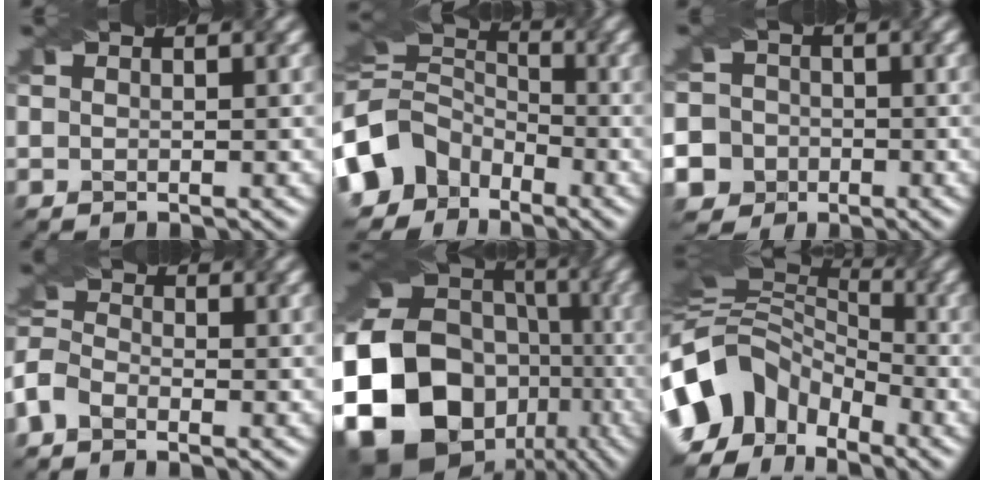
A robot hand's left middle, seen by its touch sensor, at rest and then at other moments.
{"total": 7.4, "force": [-3.9, 5.7, 2.7], "torque": [-0.065, 0.008, -0.082]}
{"total": 10.4, "force": [-4.4, 9.2, 2.0], "torque": [-0.061, 0.003, -0.092]}
{"total": 3.6, "force": [-2.5, 1.9, 1.8], "torque": [-0.046, 0.017, -0.062]}
{"total": 21.5, "force": [-5.3, 18.2, 10.2], "torque": [-0.207, -0.032, -0.113]}
{"total": 10.4, "force": [-5.5, 7.1, 5.2], "torque": [-0.108, 0.013, -0.105]}